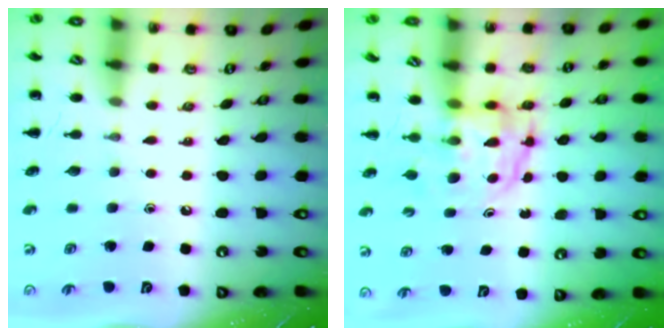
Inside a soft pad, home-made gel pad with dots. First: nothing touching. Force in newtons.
{"total": 3.8, "press": 3.8, "slide": 0.3}